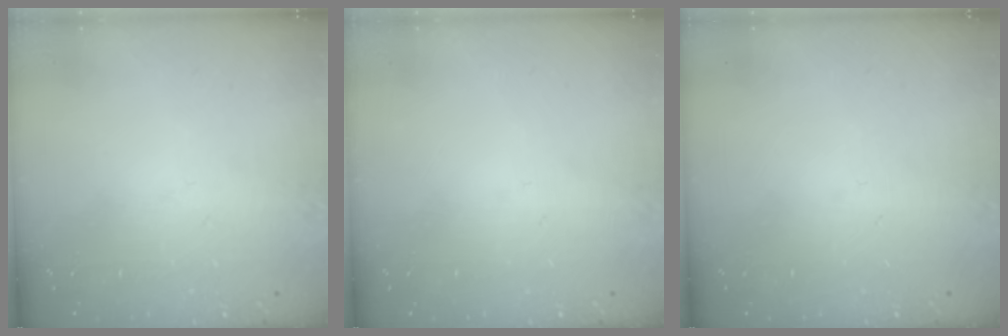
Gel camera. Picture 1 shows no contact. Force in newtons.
{"total": 0.0}
{"total": 0.0}